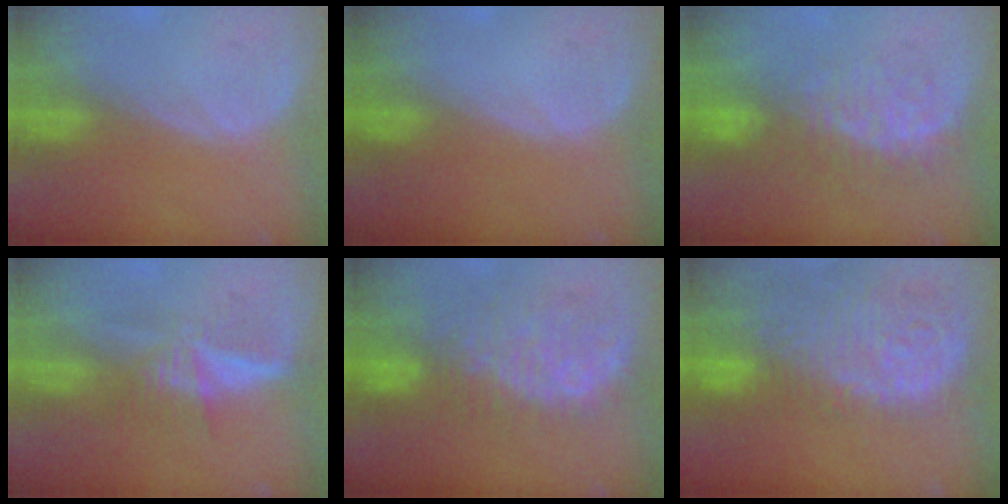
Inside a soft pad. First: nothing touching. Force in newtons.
{"total": 0.0}
{"total": 7.9, "press": 7.5, "slide": 2.3}
{"total": 5.2, "press": 5.1, "slide": 0.9}
{"total": 10.4, "press": 9.4, "slide": 4.5}
{"total": 14.6, "press": 12.0, "slide": 8.2}